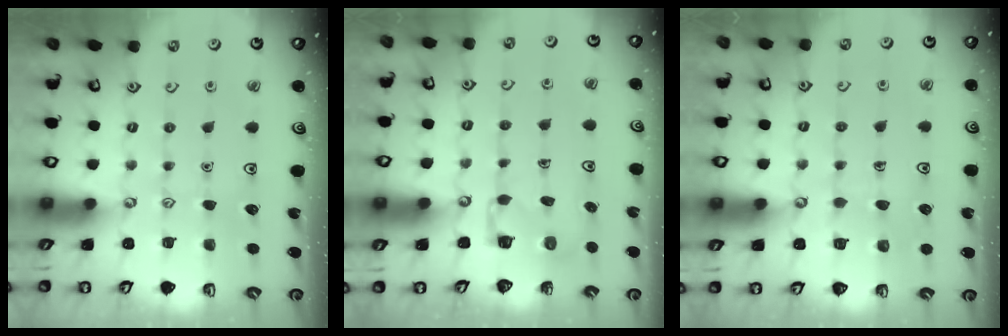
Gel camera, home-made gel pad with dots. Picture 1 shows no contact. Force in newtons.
{"total": 2.8, "press": 2.8, "slide": 0.2}
{"total": 3.9, "press": 3.9, "slide": 0.3}